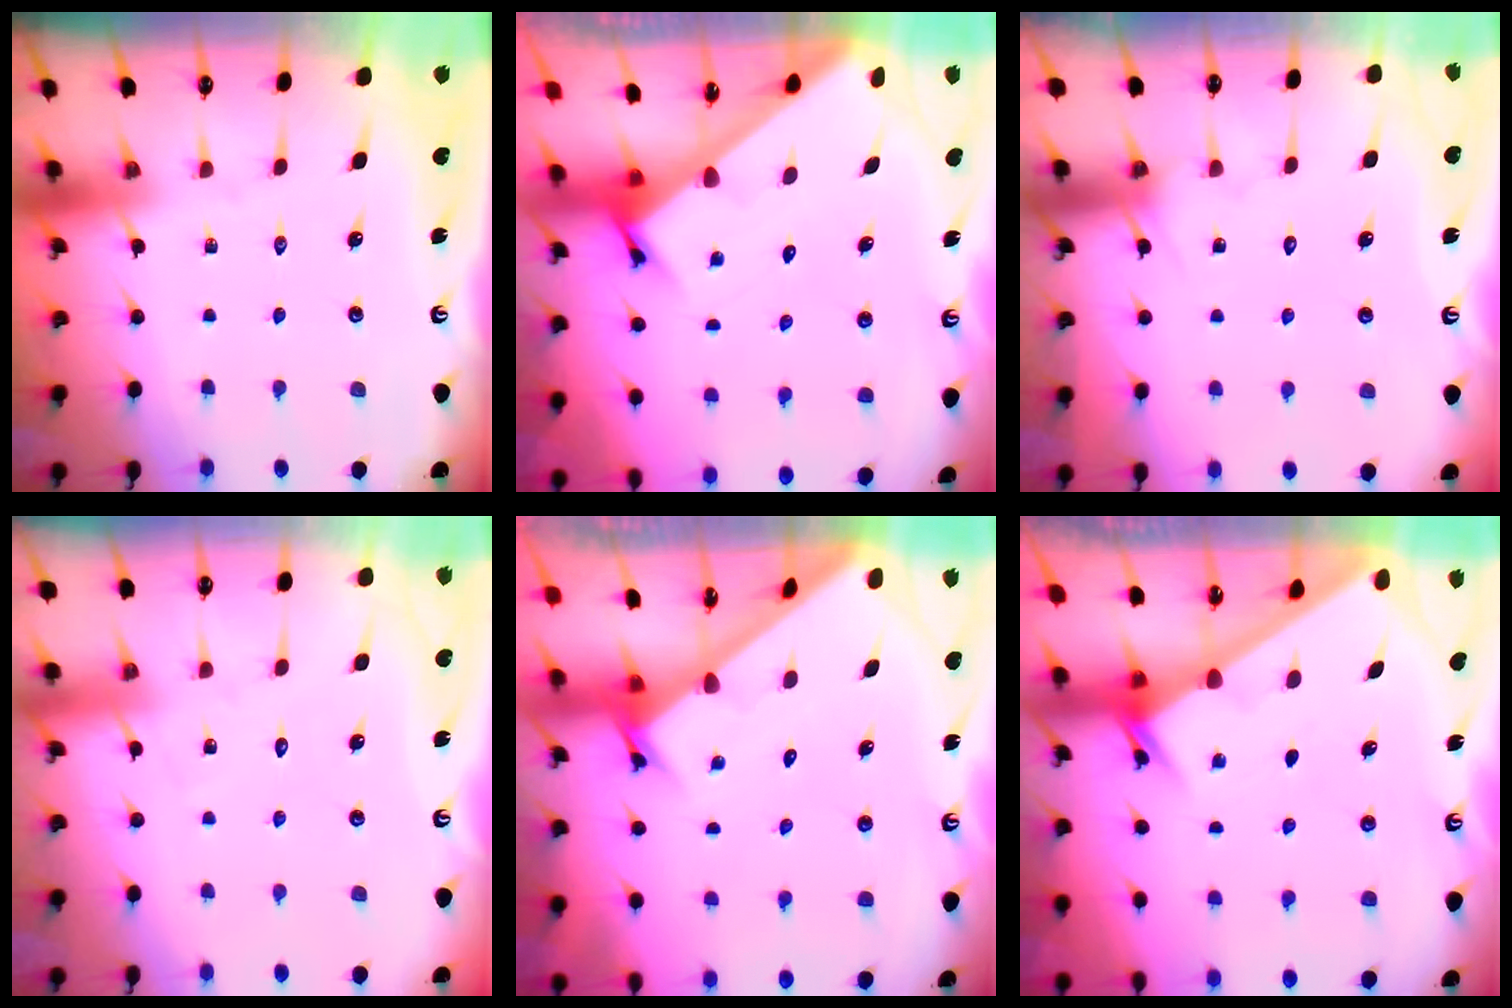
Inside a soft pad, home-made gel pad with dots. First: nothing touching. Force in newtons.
{"total": 3.5, "press": 3.5, "slide": 0.1}
{"total": 4.7, "press": 4.7, "slide": 0.4}
{"total": 5.2, "press": 5.1, "slide": 0.5}
{"total": 2.6, "press": 2.6, "slide": 0.3}
{"total": 2.0, "press": 2.0, "slide": 0.1}